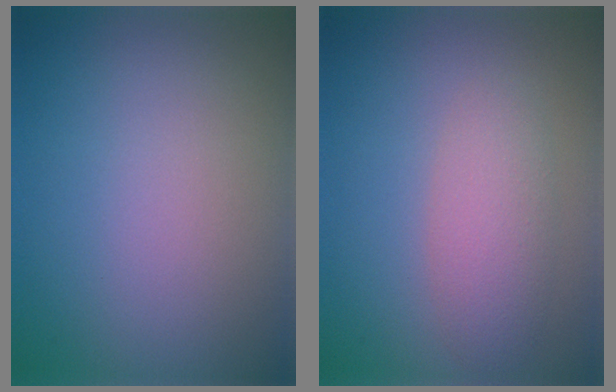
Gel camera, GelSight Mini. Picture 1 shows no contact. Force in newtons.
{"total": 2.8, "press": 2.8, "slide": 0.3}